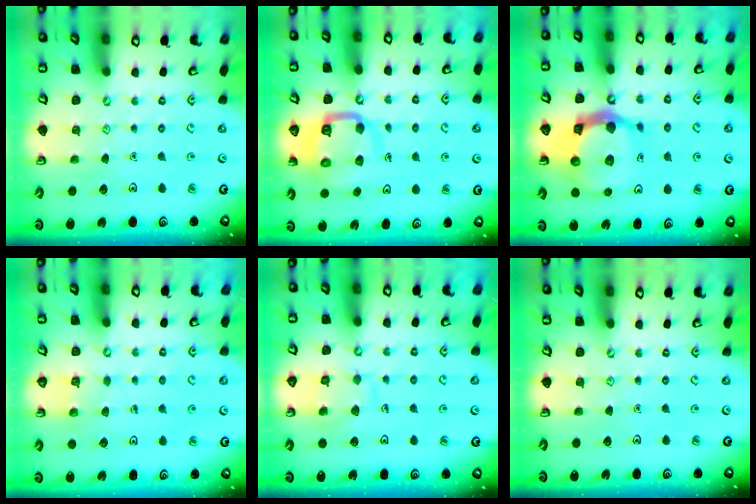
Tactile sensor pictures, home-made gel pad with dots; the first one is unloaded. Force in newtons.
{"total": 11.3, "press": 11.2, "slide": 1.4}
{"total": 18.6, "press": 18.5, "slide": 2.2}
{"total": 3.4, "press": 3.4, "slide": 0.3}
{"total": 9.9, "press": 9.9, "slide": 0.7}
{"total": 0.0}